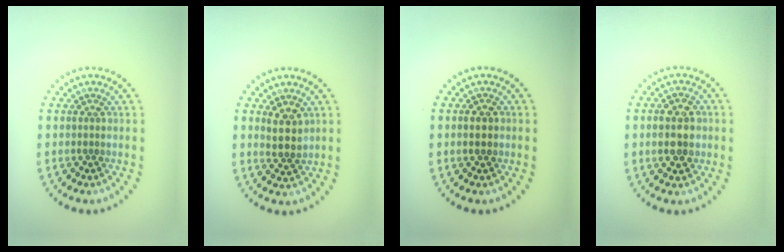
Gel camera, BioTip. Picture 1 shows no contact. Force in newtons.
{"total": 2.3, "press": 2.1, "slide": 1.0}
{"total": 2.1, "press": 2.0, "slide": 0.2}
{"total": 4.3, "press": 4.2, "slide": 0.3}